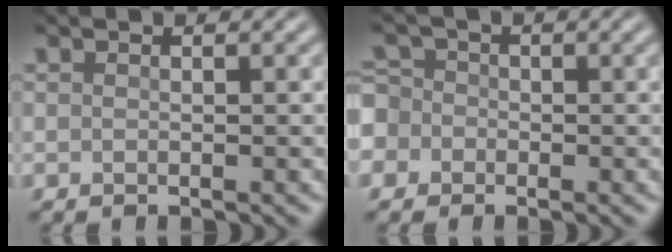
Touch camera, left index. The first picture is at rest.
{"total": 5.7, "force": [-2.2, 5.0, 1.8], "torque": [-0.045, 0.010, -0.068]}